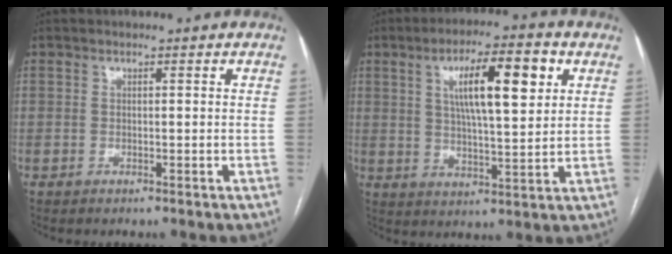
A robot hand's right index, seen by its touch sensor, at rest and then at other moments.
{"total": 12.1, "force": [4.3, 2.4, 11.1], "torque": [-0.185, 0.012, 0.071]}